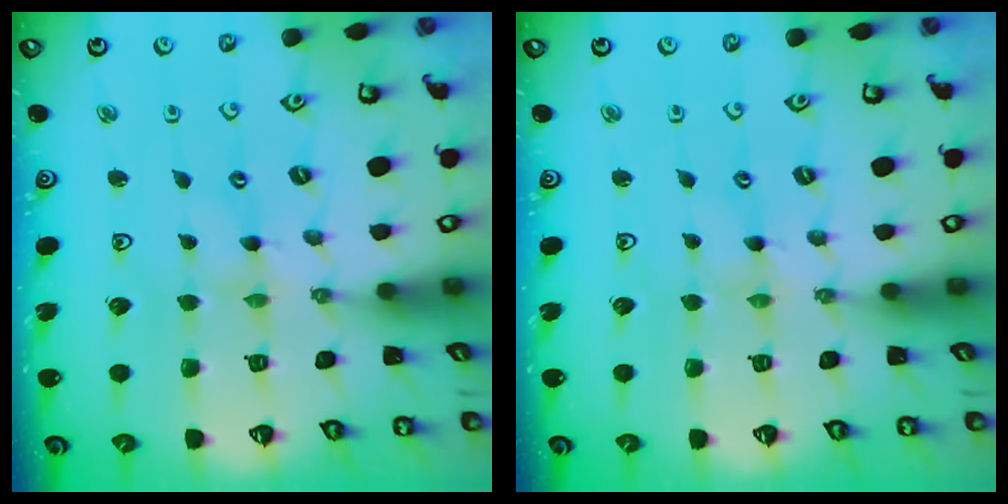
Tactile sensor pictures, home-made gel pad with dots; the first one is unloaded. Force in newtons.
{"total": 1.2, "press": 1.1, "slide": 0.2}